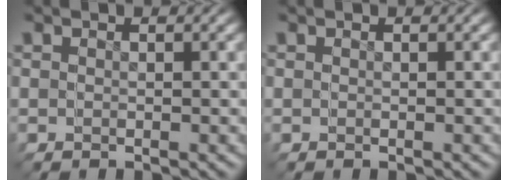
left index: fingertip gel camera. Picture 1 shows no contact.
{"total": 0.0}